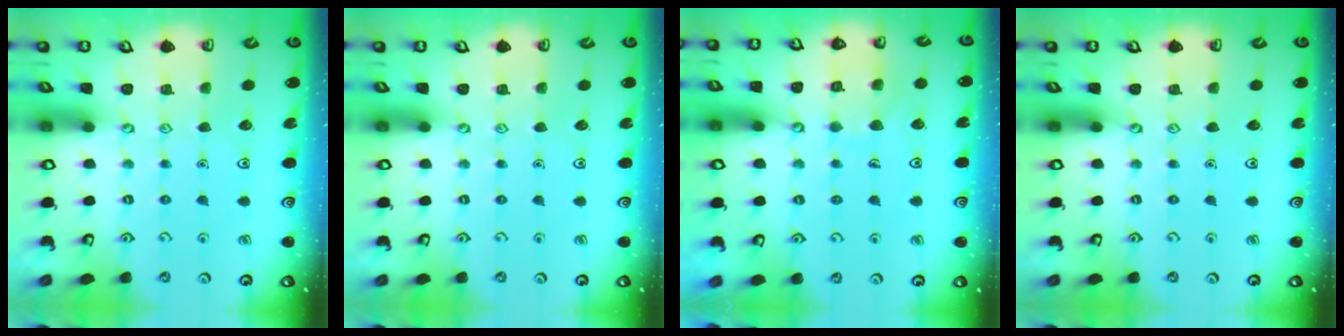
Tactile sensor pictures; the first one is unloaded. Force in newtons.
{"total": 0.0}
{"total": 6.9, "press": 6.9, "slide": 0.6}
{"total": 0.0}